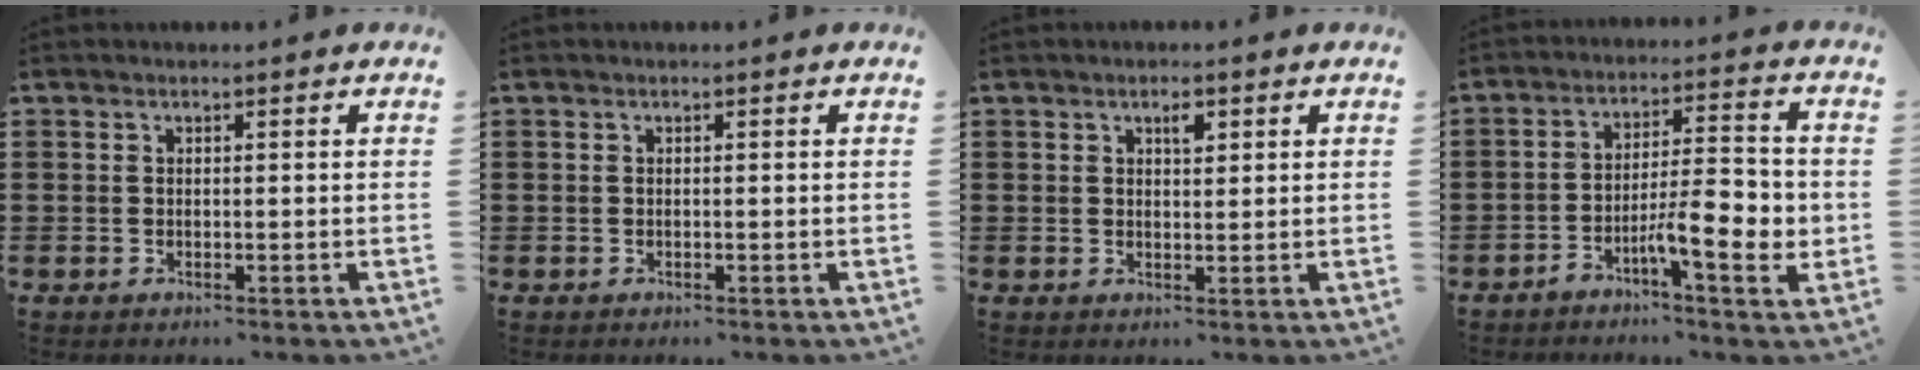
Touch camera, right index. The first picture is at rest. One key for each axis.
{"total": 0.0}
{"total": 2.1, "fx": 1.0, "fy": 0.9, "fz": 1.6, "tx": -0.020, "ty": -0.001, "tz": 0.013}
{"total": 9.1, "fx": -3.1, "fy": 2.3, "fz": 8.2, "tx": -0.125, "ty": -0.001, "tz": -0.057}